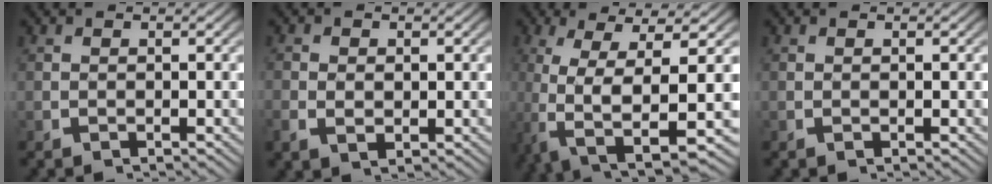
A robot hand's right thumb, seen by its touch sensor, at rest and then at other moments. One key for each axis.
{"total": 2.0, "fx": 0.1, "fy": 1.6, "fz": 1.2, "tx": -0.031, "ty": -0.014, "tz": 0.012}
{"total": 10.8, "fx": -2.9, "fy": 4.4, "fz": 9.4, "tx": -0.181, "ty": -0.033, "tz": -0.021}
{"total": 0.0}